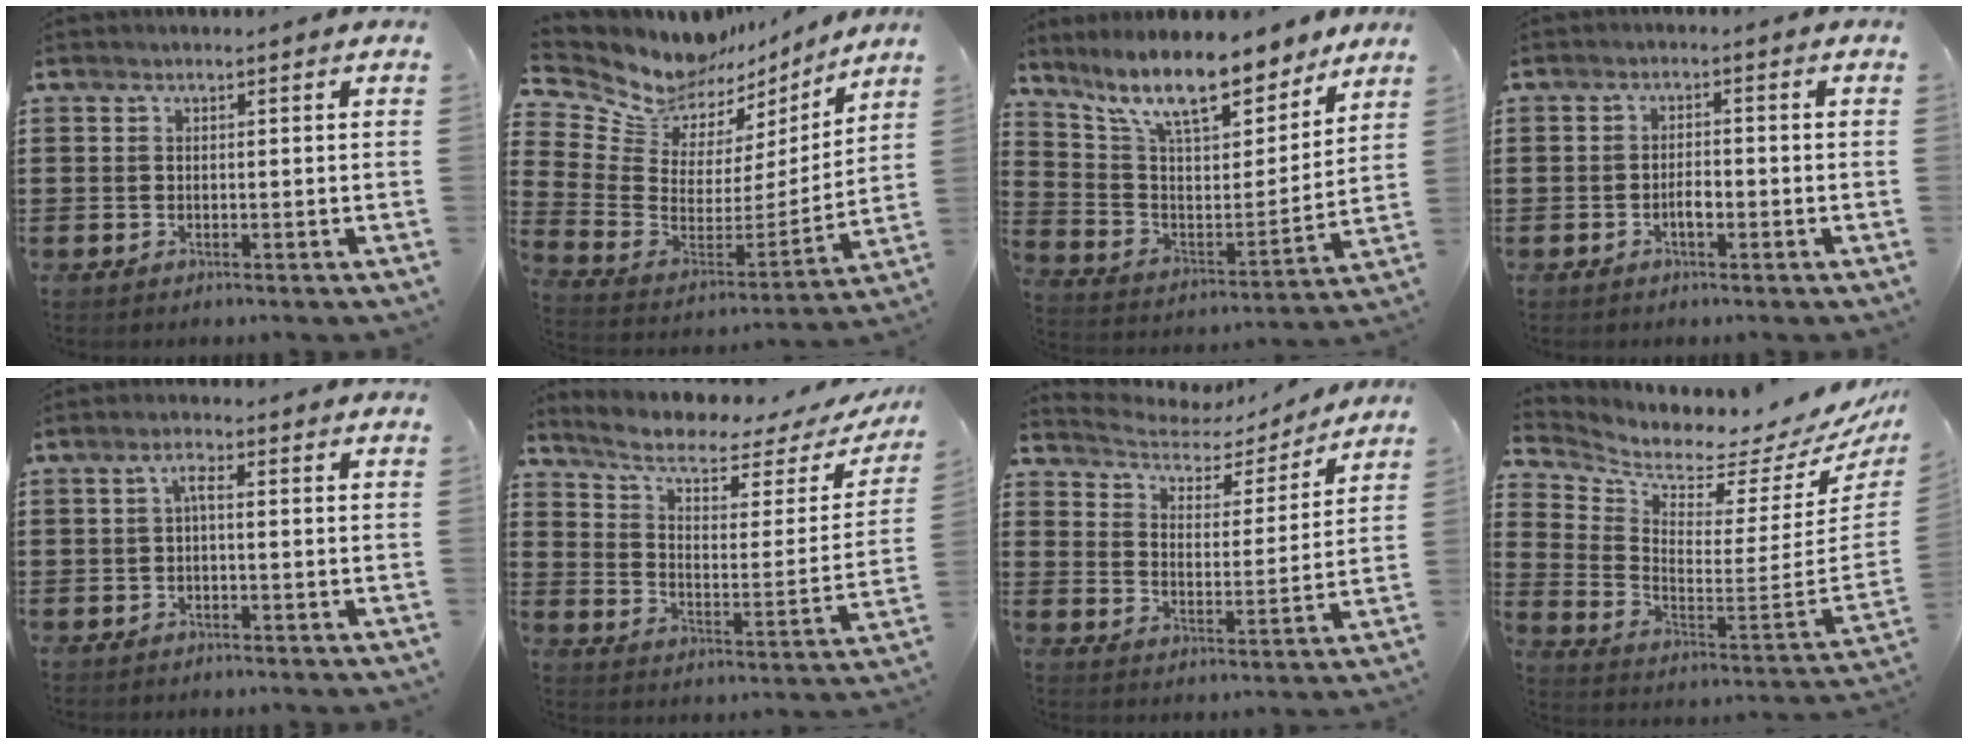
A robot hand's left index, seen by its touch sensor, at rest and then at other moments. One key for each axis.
{"total": 9.7, "fx": 8.6, "fy": 4.0, "fz": 1.7, "tx": -0.091, "ty": -0.065, "tz": 0.157}
{"total": 12.9, "fx": 10.2, "fy": 3.4, "fz": 7.2, "tx": -0.162, "ty": -0.057, "tz": 0.176}
{"total": 2.3, "fx": -0.9, "fy": 0.8, "fz": 1.9, "tx": -0.037, "ty": 0.003, "tz": -0.018}
{"total": 2.2, "fx": -0.3, "fy": 0.7, "fz": 2.0, "tx": -0.043, "ty": 0.009, "tz": -0.008}
{"total": 6.9, "fx": 5.0, "fy": 2.2, "fz": 4.2, "tx": -0.098, "ty": -0.033, "tz": 0.083}
{"total": 4.2, "fx": 3.9, "fy": 1.4, "fz": 0.9, "tx": -0.045, "ty": -0.033, "tz": 0.058}
{"total": 2.5, "fx": 2.2, "fy": 0.6, "fz": 1.0, "tx": -0.035, "ty": -0.059, "tz": 0.028}